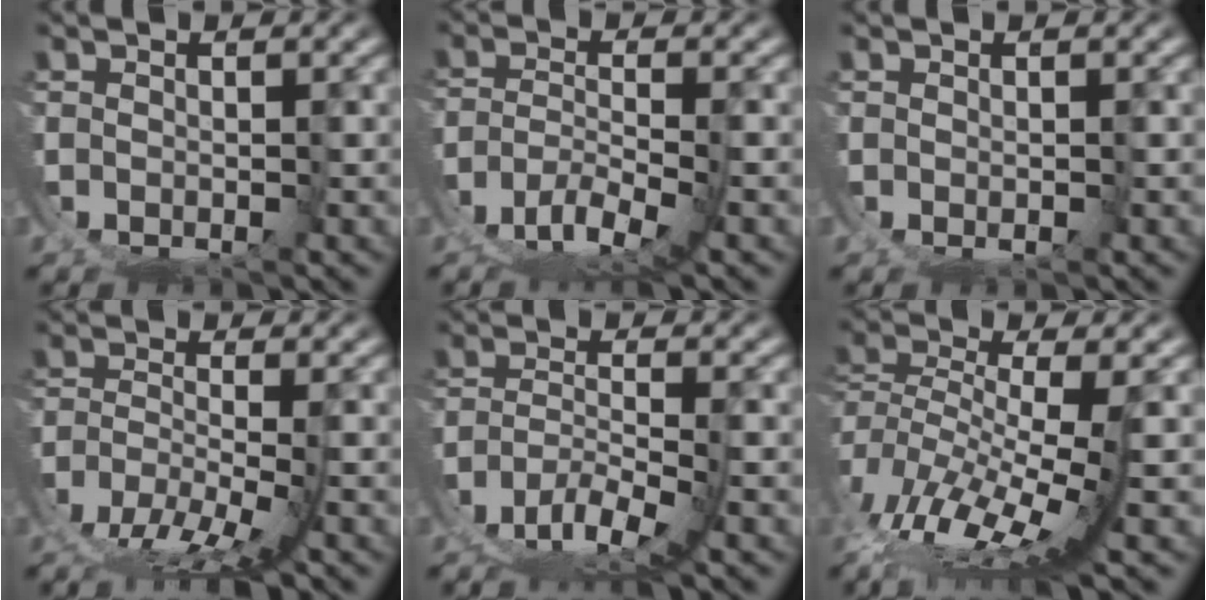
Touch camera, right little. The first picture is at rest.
{"total": 4.8, "force": [-2.6, 1.1, 3.9], "torque": [-0.057, -0.016, -0.036]}
{"total": 0.8, "force": [-0.1, 0.6, 0.4], "torque": [-0.009, -0.006, 0.000]}
{"total": 5.1, "force": [-3.2, 1.0, 3.8], "torque": [-0.059, -0.018, -0.046]}
{"total": 5.0, "force": [-2.6, 1.3, 4.1], "torque": [-0.064, -0.019, -0.034]}
{"total": 6.6, "force": [-2.4, 2.3, 5.7], "torque": [-0.125, -0.041, -0.021]}